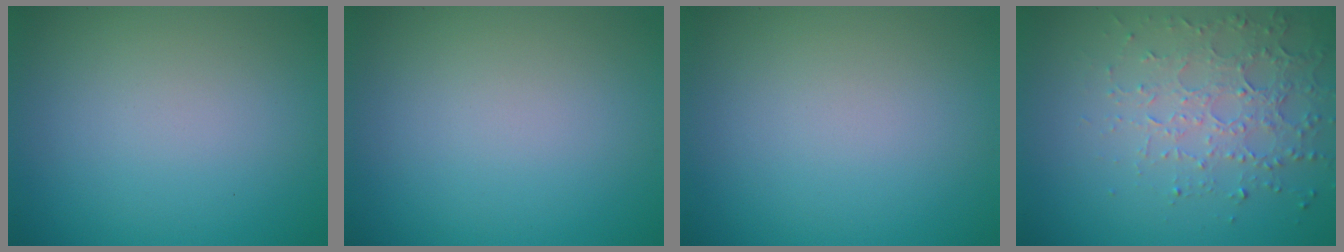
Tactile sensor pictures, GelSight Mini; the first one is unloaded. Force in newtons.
{"total": 0.0}
{"total": 0.0}
{"total": 3.9, "press": 3.0, "slide": 2.5}